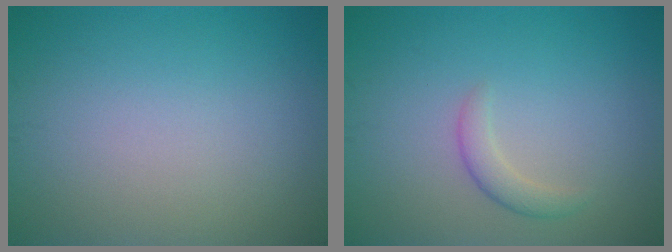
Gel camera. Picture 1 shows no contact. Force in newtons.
{"total": 1.7, "press": 1.7, "slide": 0.1}